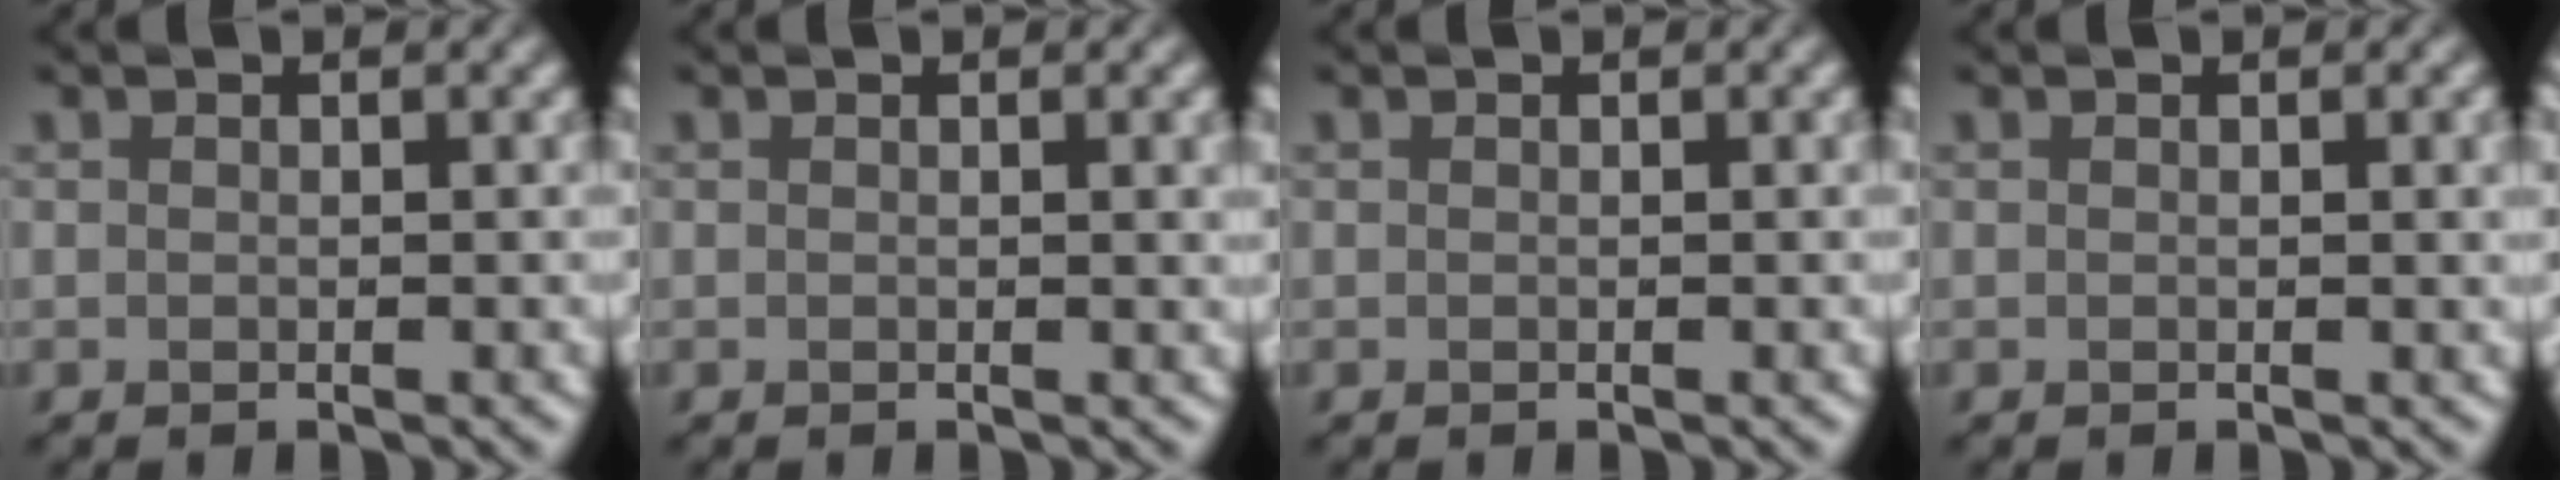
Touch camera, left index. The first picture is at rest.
{"total": 1.2, "force": [0.3, 0.3, 1.1], "torque": [-0.012, 0.001, 0.001]}
{"total": 0.0}
{"total": 1.1, "force": [0.2, 0.3, 1.0], "torque": [-0.011, 0.001, 0.000]}